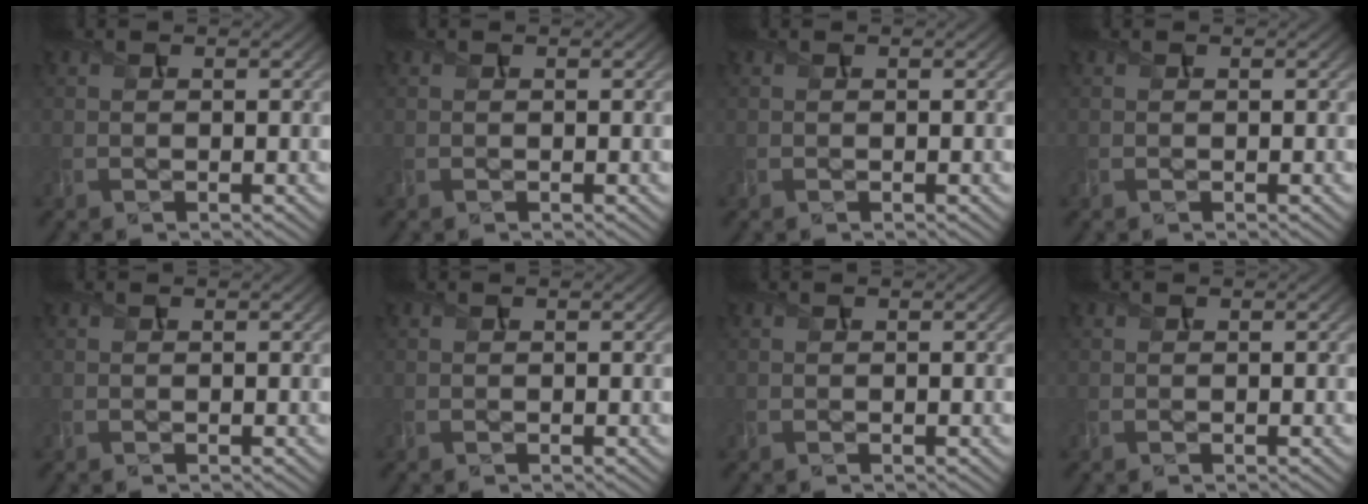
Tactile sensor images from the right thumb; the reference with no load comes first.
{"total": 0.0}
{"total": 0.0}
{"total": 0.0}
{"total": 0.0}
{"total": 0.0}
{"total": 0.0}
{"total": 0.0}